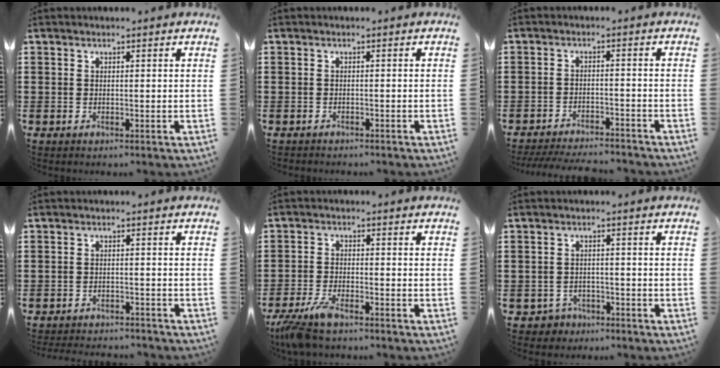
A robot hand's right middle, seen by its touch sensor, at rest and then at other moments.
{"total": 0.9, "force": [-0.8, 0.1, -0.1], "torque": [-0.002, 0.002, -0.019]}
{"total": 4.2, "force": [-4.1, 0.2, 0.8], "torque": [-0.021, -0.003, -0.085]}
{"total": 2.4, "force": [-2.4, 0.2, 0.0], "torque": [-0.006, -0.001, -0.050]}
{"total": 4.8, "force": [-4.1, 0.7, 2.5], "torque": [-0.068, -0.010, -0.085]}
{"total": 2.3, "force": [-2.0, 1.1, -0.1], "torque": [-0.009, 0.000, -0.045]}